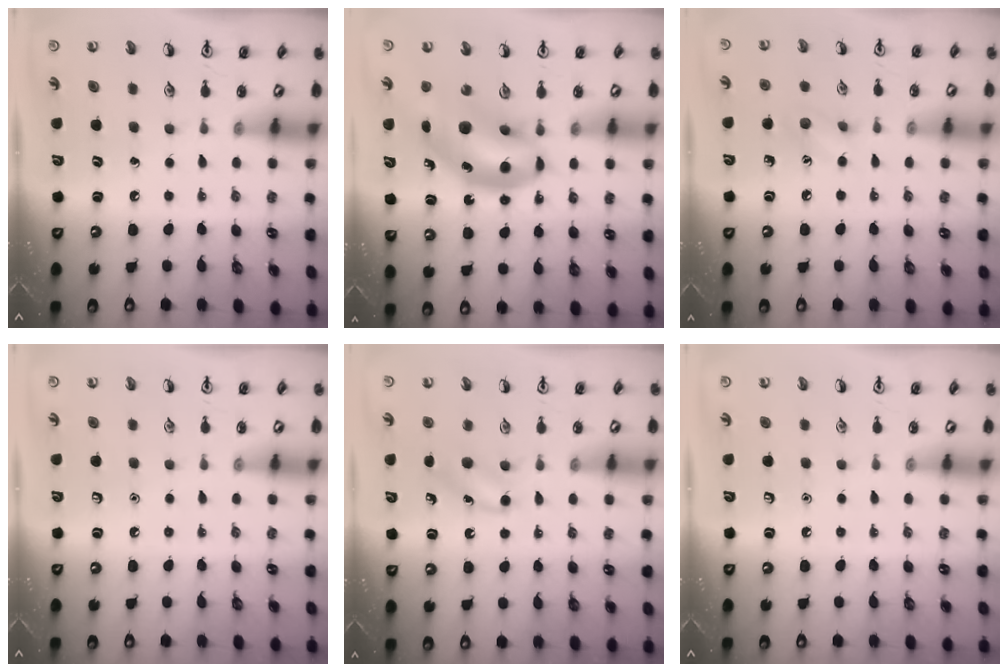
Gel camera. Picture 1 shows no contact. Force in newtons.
{"total": 13.2, "press": 12.6, "slide": 3.9}
{"total": 7.1, "press": 6.9, "slide": 1.8}
{"total": 0.0}
{"total": 4.4, "press": 4.0, "slide": 1.7}
{"total": 0.0}